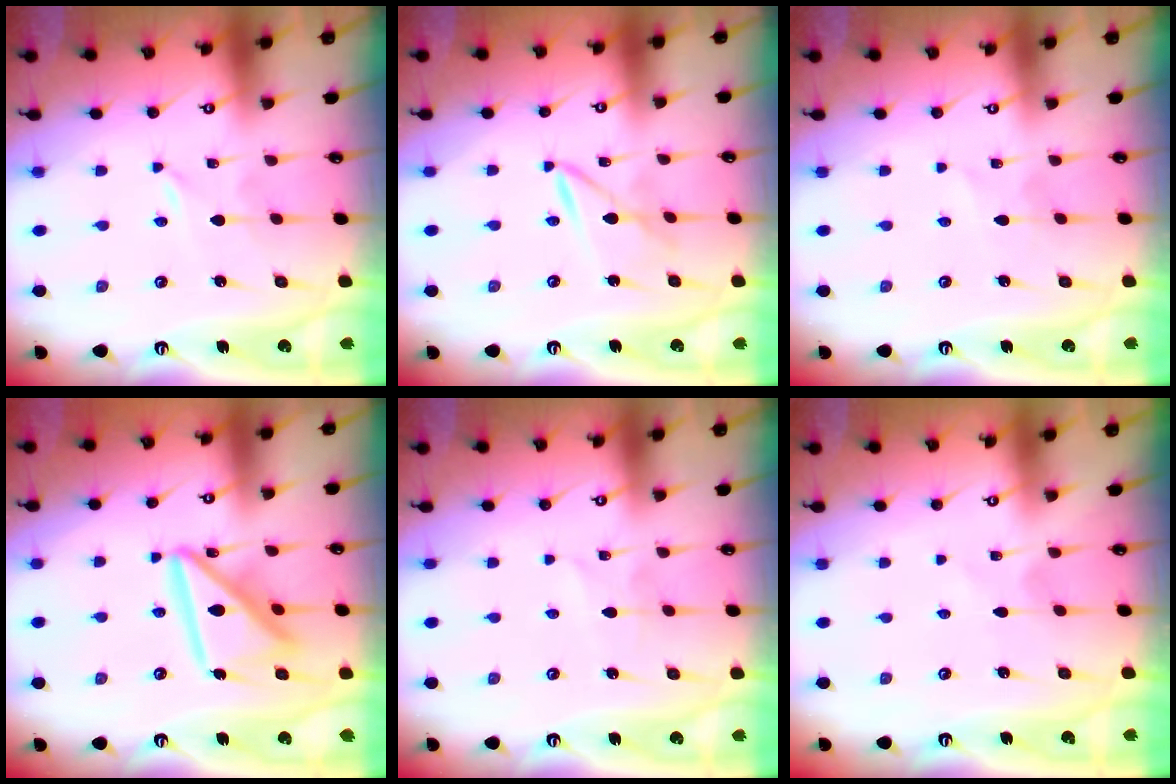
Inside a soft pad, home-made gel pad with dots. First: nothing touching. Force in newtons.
{"total": 4.2, "press": 4.2, "slide": 0.4}
{"total": 1.1, "press": 1.1, "slide": 0.1}
{"total": 15.0, "press": 14.9, "slide": 1.5}
{"total": 1.7, "press": 1.6, "slide": 0.2}
{"total": 1.0, "press": 1.0, "slide": 0.1}